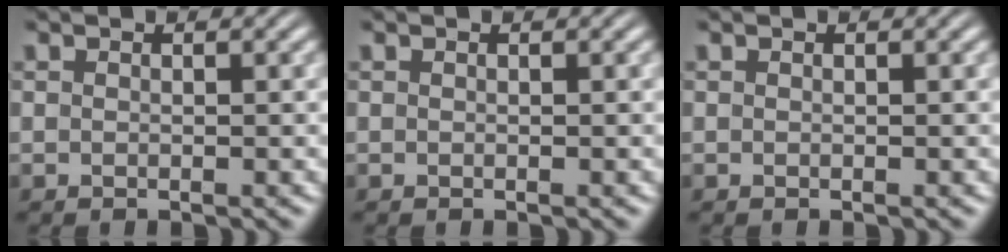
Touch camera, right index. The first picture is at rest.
{"total": 0.0}
{"total": 0.0}